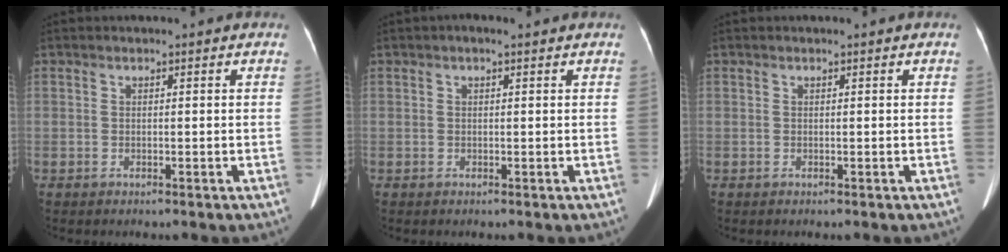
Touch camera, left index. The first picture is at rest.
{"total": 1.0, "force": [0.6, 0.3, 0.7], "torque": [-0.018, 0.009, 0.007]}
{"total": 0.0}